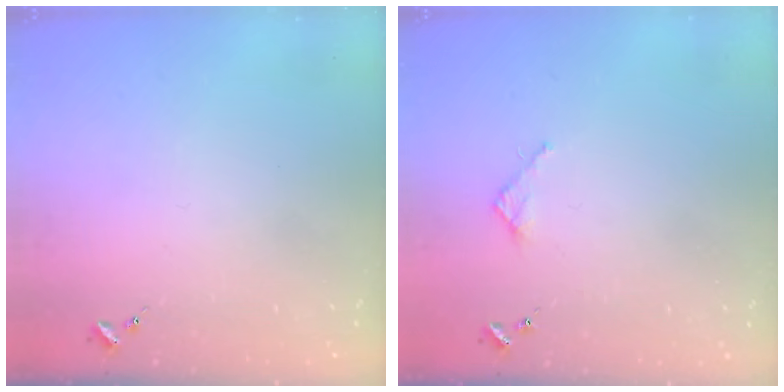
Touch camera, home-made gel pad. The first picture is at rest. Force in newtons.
{"total": 2.7, "press": 2.7, "slide": 0.2}